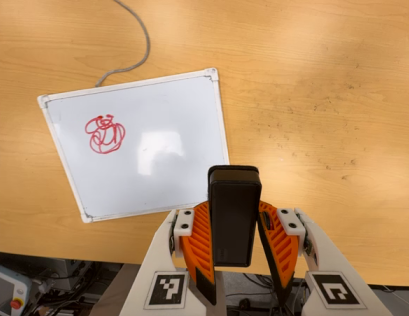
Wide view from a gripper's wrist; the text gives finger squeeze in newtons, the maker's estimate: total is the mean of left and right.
{"total": 7.0, "left": 5.6, "right": 8.4}